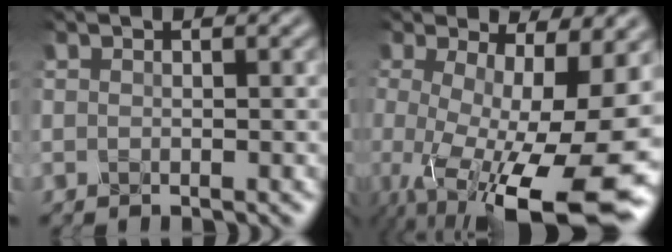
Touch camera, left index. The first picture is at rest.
{"total": 14.7, "force": [-3.7, 5.0, 13.3], "torque": [-0.223, -0.026, -0.047]}